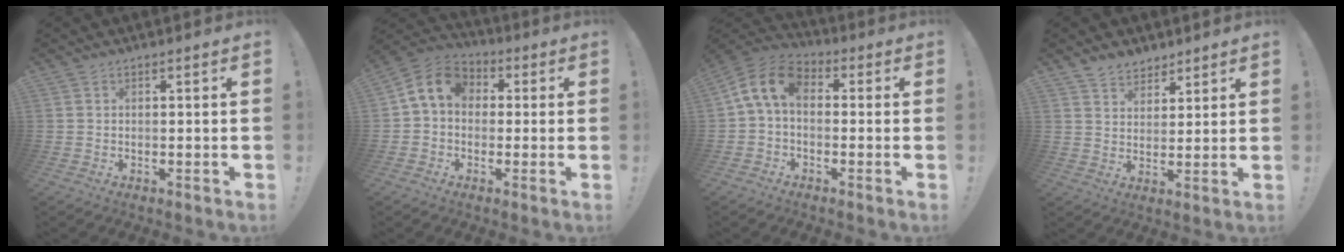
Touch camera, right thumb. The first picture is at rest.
{"total": 9.3, "force": [1.3, 7.4, 5.5], "torque": [-0.102, 0.018, 0.030]}
{"total": 10.3, "force": [1.5, 6.2, 8.1], "torque": [-0.171, 0.016, 0.033]}
{"total": 6.1, "force": [5.1, 3.3, 0.6], "torque": [-0.009, -0.038, 0.097]}